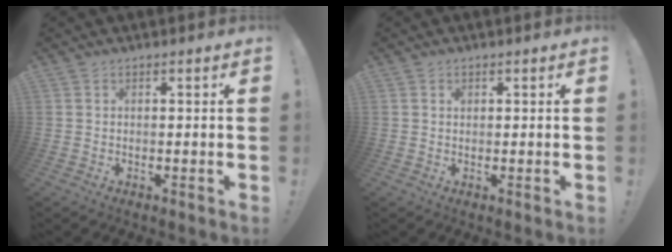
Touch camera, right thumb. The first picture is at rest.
{"total": 0.5, "force": [0.2, 0.4, 0.2], "torque": [0.003, -0.001, 0.003]}